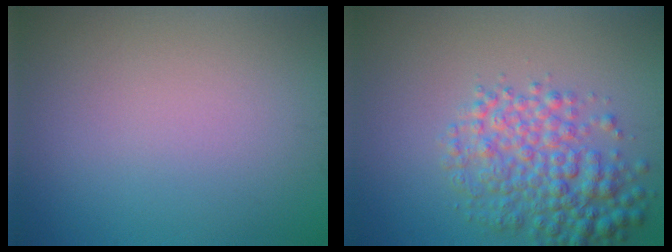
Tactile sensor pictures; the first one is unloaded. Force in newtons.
{"total": 5.5, "press": 5.5, "slide": 0.1}